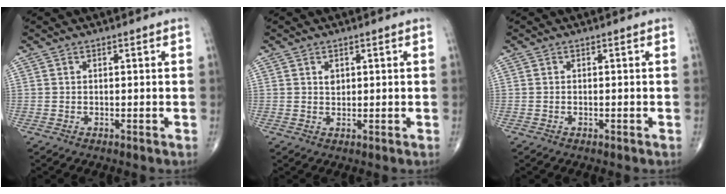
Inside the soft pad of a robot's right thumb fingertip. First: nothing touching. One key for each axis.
{"total": 1.5, "fx": 0.6, "fy": 1.1, "fz": 0.9, "tx": -0.009, "ty": -0.004, "tz": 0.012}
{"total": 0.0}